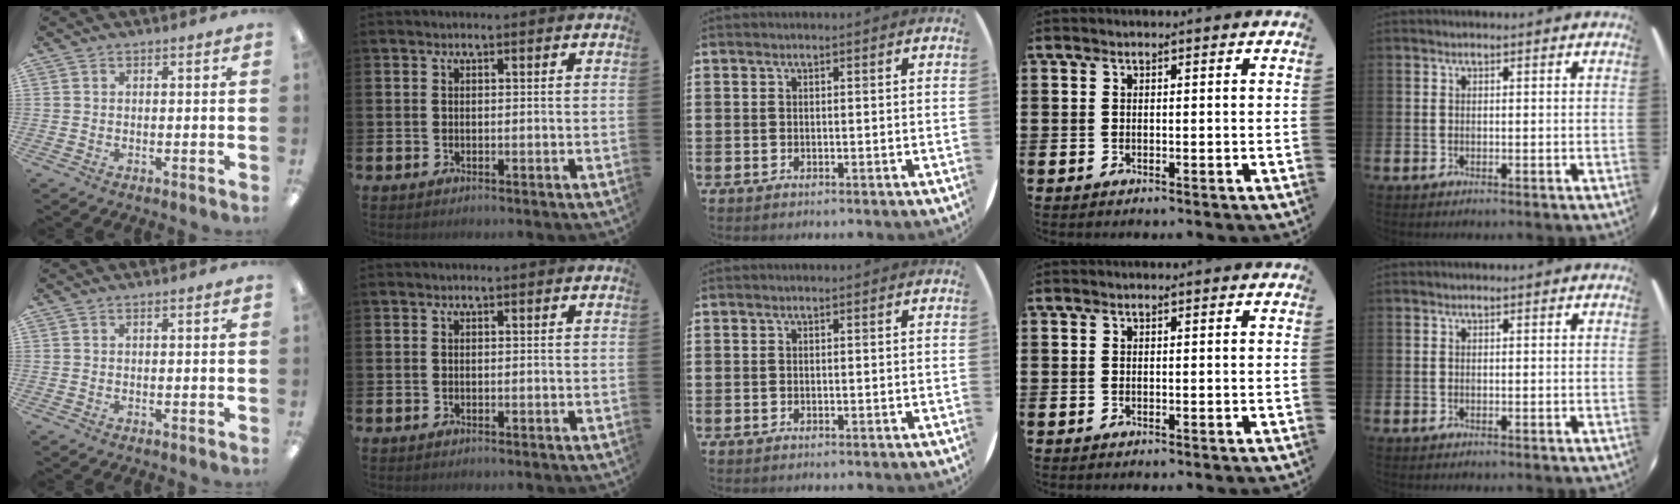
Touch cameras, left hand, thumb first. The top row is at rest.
{}